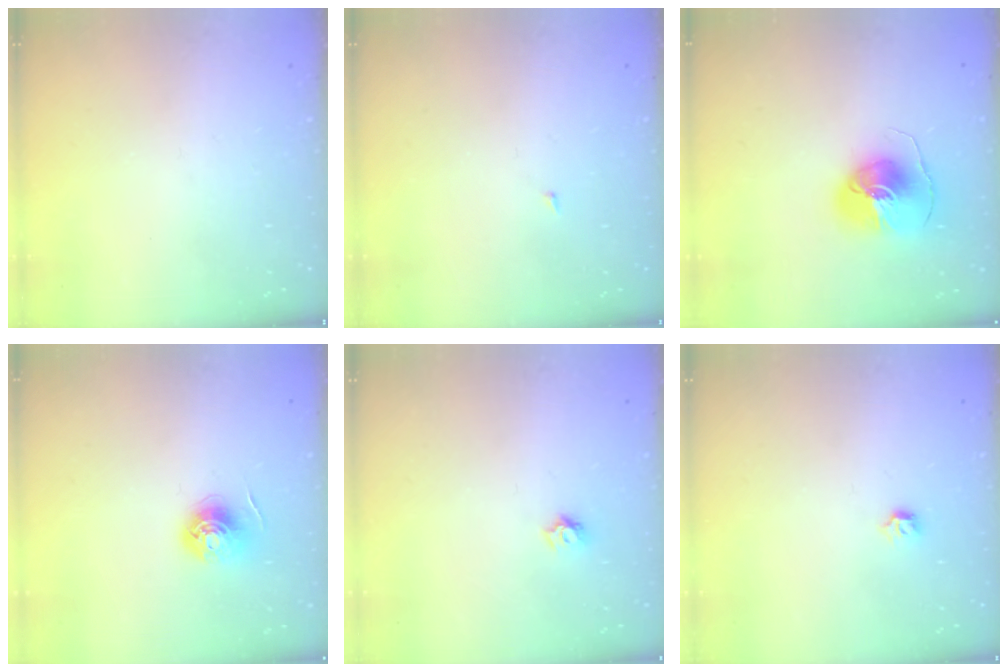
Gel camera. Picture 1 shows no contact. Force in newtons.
{"total": 1.4, "press": 1.3, "slide": 0.1}
{"total": 9.9, "press": 9.9, "slide": 1.3}
{"total": 6.1, "press": 6.1, "slide": 0.5}
{"total": 4.2, "press": 4.2, "slide": 0.4}
{"total": 3.4, "press": 3.3, "slide": 0.7}